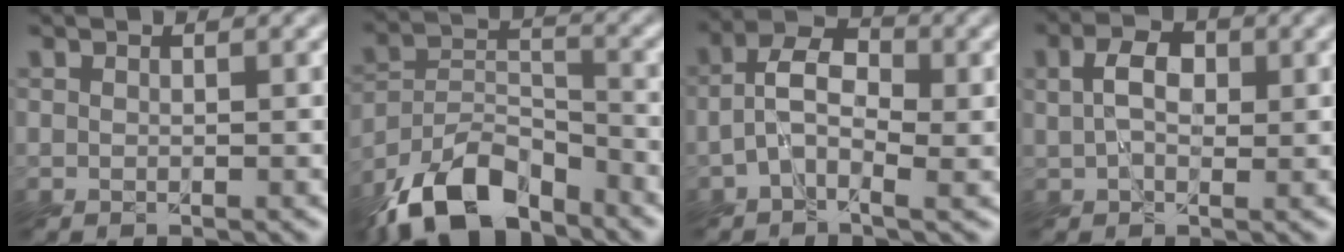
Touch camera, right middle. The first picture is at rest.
{"total": 9.2, "force": [-7.6, 3.4, 4.0], "torque": [-0.065, -0.003, -0.157]}
{"total": 5.0, "force": [-0.6, 2.9, 4.0], "torque": [-0.077, 0.009, -0.027]}
{"total": 3.5, "force": [0.3, 2.3, 2.6], "torque": [-0.054, 0.005, -0.002]}